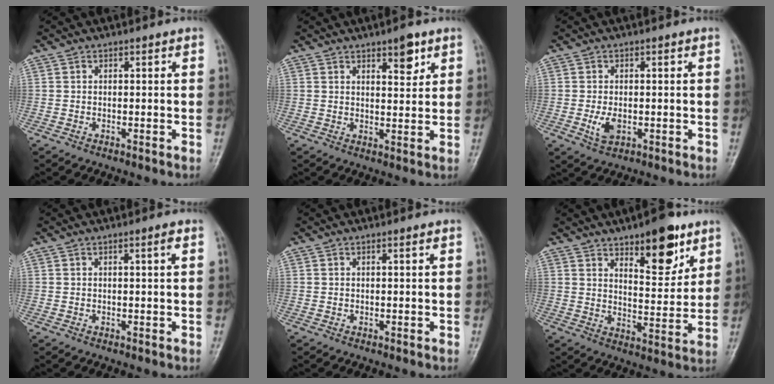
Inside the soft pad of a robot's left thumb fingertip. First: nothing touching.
{"total": 4.9, "force": [3.0, 1.8, 3.4], "torque": [-0.035, -0.019, 0.043]}
{"total": 3.5, "force": [-0.6, 2.1, 2.8], "torque": [-0.053, -0.007, -0.008]}
{"total": 1.4, "force": [0.6, -0.1, 1.3], "torque": [-0.023, -0.002, 0.010]}
{"total": 0.6, "force": [0.3, -0.1, 0.5], "torque": [-0.012, -0.001, 0.007]}
{"total": 12.5, "force": [7.6, 4.9, 8.6], "torque": [-0.093, -0.049, 0.117]}